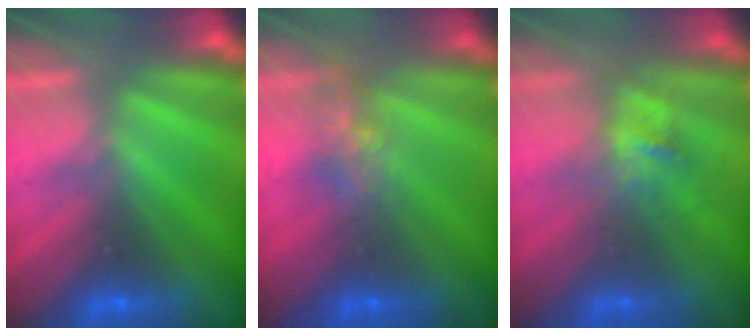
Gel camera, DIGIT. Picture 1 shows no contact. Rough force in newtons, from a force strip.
{"total": 4.8}
{"total": 2.9}